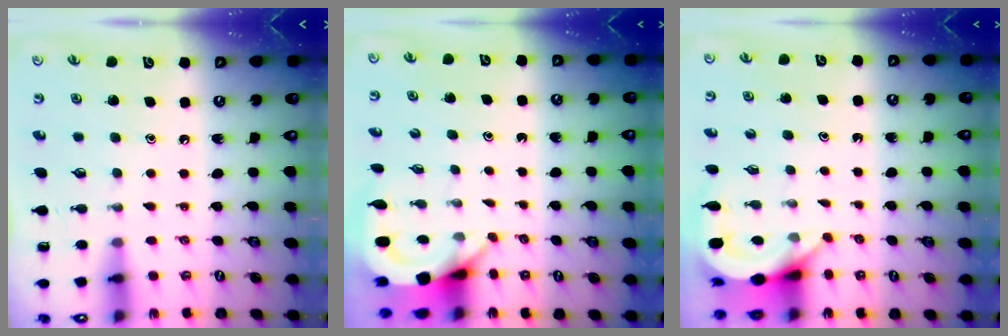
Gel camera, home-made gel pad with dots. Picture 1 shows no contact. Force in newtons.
{"total": 3.6, "press": 3.6, "slide": 0.2}
{"total": 5.1, "press": 5.1, "slide": 0.3}